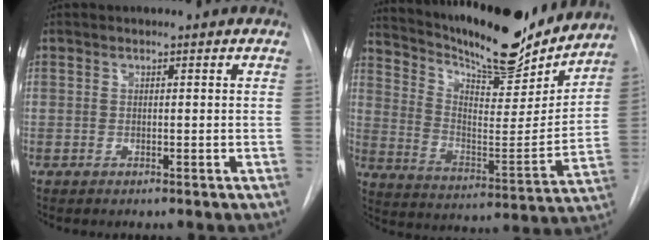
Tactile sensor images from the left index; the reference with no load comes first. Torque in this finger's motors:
{"motor_torque": [1.06, -1.08, 0.85, 0.14]}